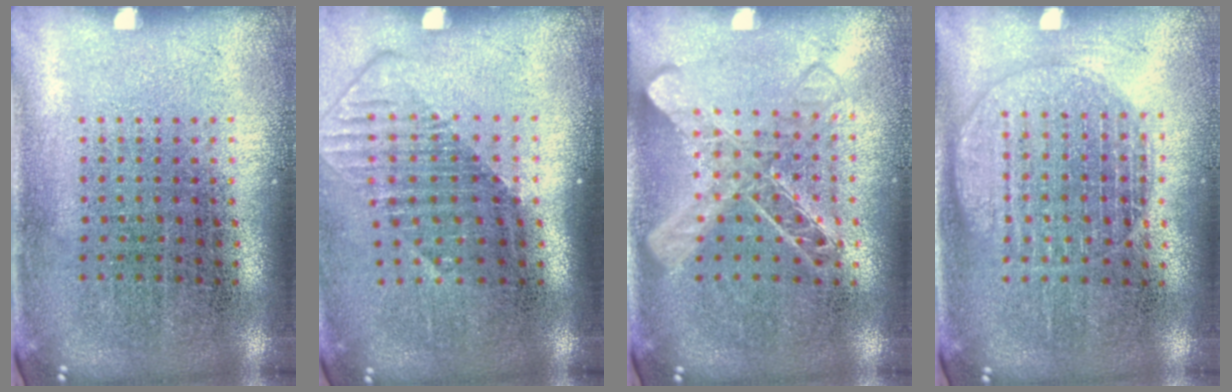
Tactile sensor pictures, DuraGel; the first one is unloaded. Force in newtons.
{"total": 1.4, "press": 1.1, "slide": 0.9}
{"total": 1.4, "press": 1.4, "slide": 0.4}
{"total": 1.3, "press": 1.3, "slide": 0.4}